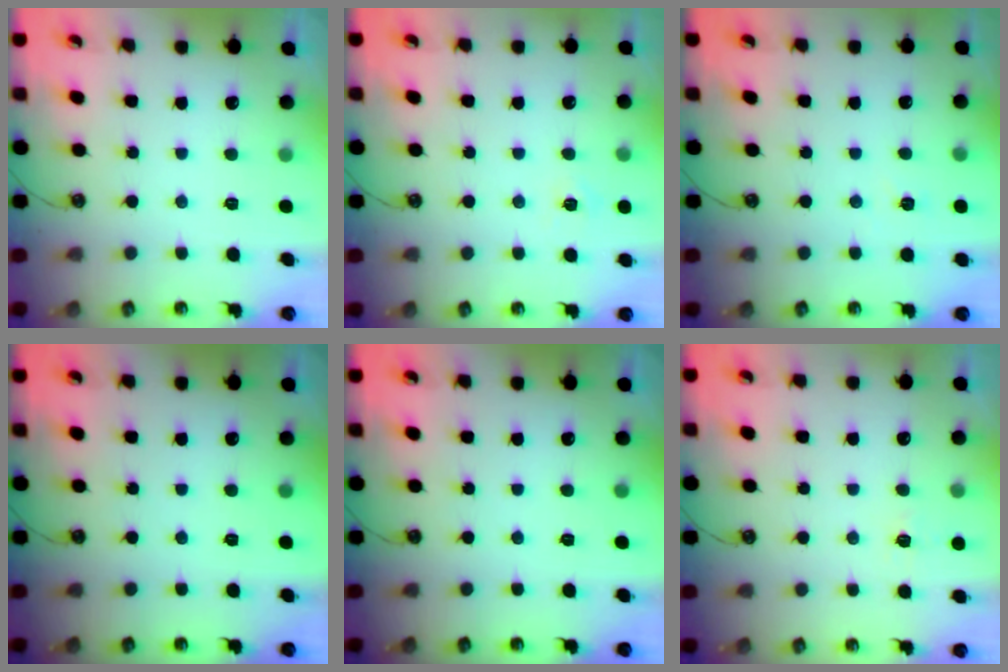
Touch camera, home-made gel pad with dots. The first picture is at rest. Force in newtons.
{"total": 3.7, "press": 3.7, "slide": 0.4}
{"total": 3.0, "press": 3.0, "slide": 0.4}
{"total": 0.0}
{"total": 0.0}
{"total": 4.3, "press": 4.3, "slide": 0.6}